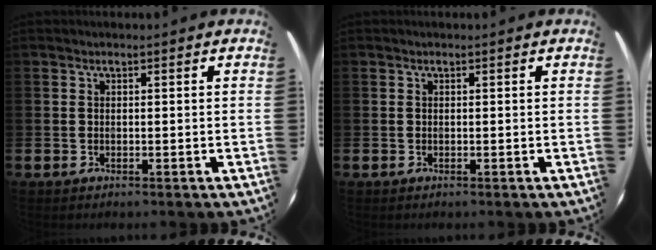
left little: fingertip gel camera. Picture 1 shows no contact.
{"total": 0.0}